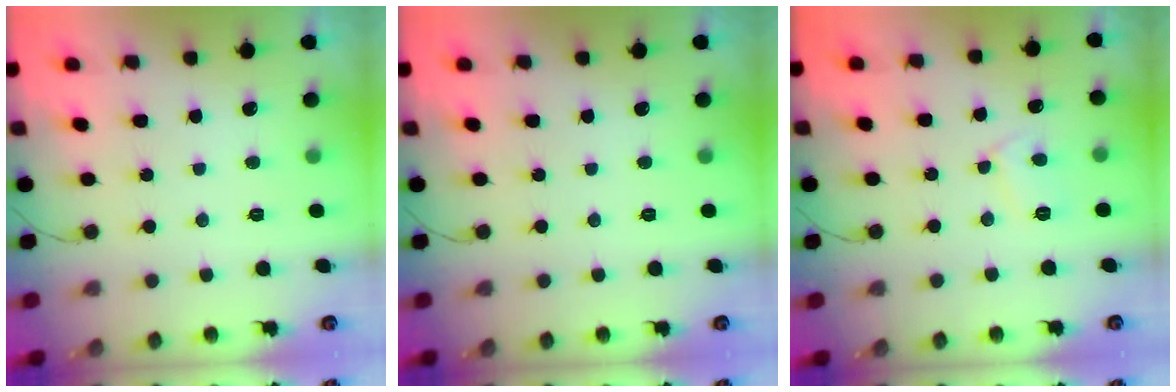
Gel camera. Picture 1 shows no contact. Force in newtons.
{"total": 0.0}
{"total": 5.8, "press": 5.8, "slide": 0.6}